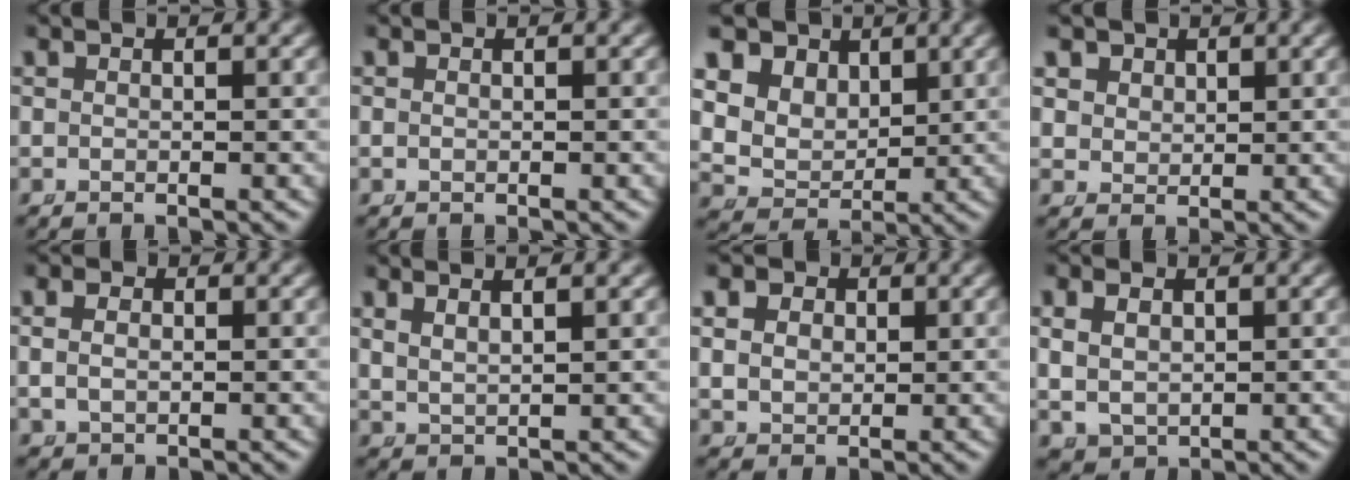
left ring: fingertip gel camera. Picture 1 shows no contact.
{"total": 0.0}
{"total": 12.7, "force": [3.2, 10.6, 6.2], "torque": [-0.152, -0.014, 0.044]}
{"total": 3.5, "force": [1.9, 2.7, 1.3], "torque": [-0.038, -0.011, 0.044]}
{"total": 1.9, "force": [0.3, 1.5, 1.2], "torque": [-0.035, -0.010, 0.014]}
{"total": 1.9, "force": [1.5, 0.4, 1.0], "torque": [-0.024, -0.003, 0.039]}
{"total": 4.8, "force": [1.2, 4.1, 2.1], "torque": [-0.048, -0.007, 0.026]}
{"total": 3.8, "force": [0.7, 3.2, 1.9], "torque": [-0.047, -0.011, 0.026]}